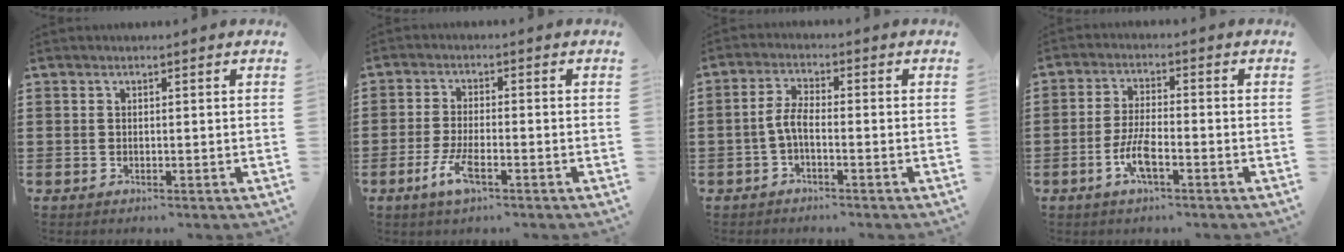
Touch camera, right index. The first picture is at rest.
{"total": 5.0, "force": [-2.5, 1.3, 4.1], "torque": [-0.093, -0.010, -0.049]}
{"total": 3.6, "force": [-1.3, 1.1, 3.2], "torque": [-0.080, -0.003, -0.031]}
{"total": 5.4, "force": [-2.3, 1.4, 4.7], "torque": [-0.112, -0.008, -0.050]}